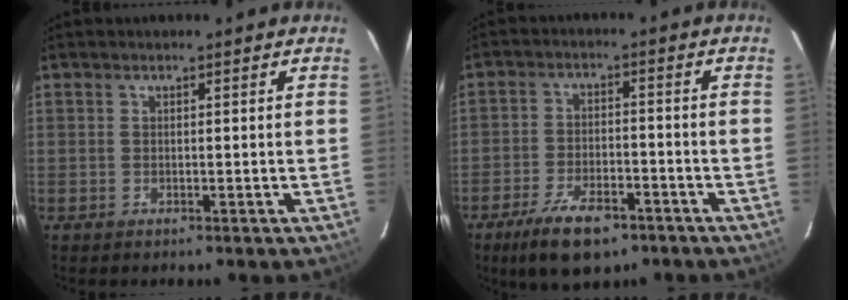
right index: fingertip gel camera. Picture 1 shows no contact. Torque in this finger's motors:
{"motor_torque": [1.18, -0.96, 0.19, 0.05]}